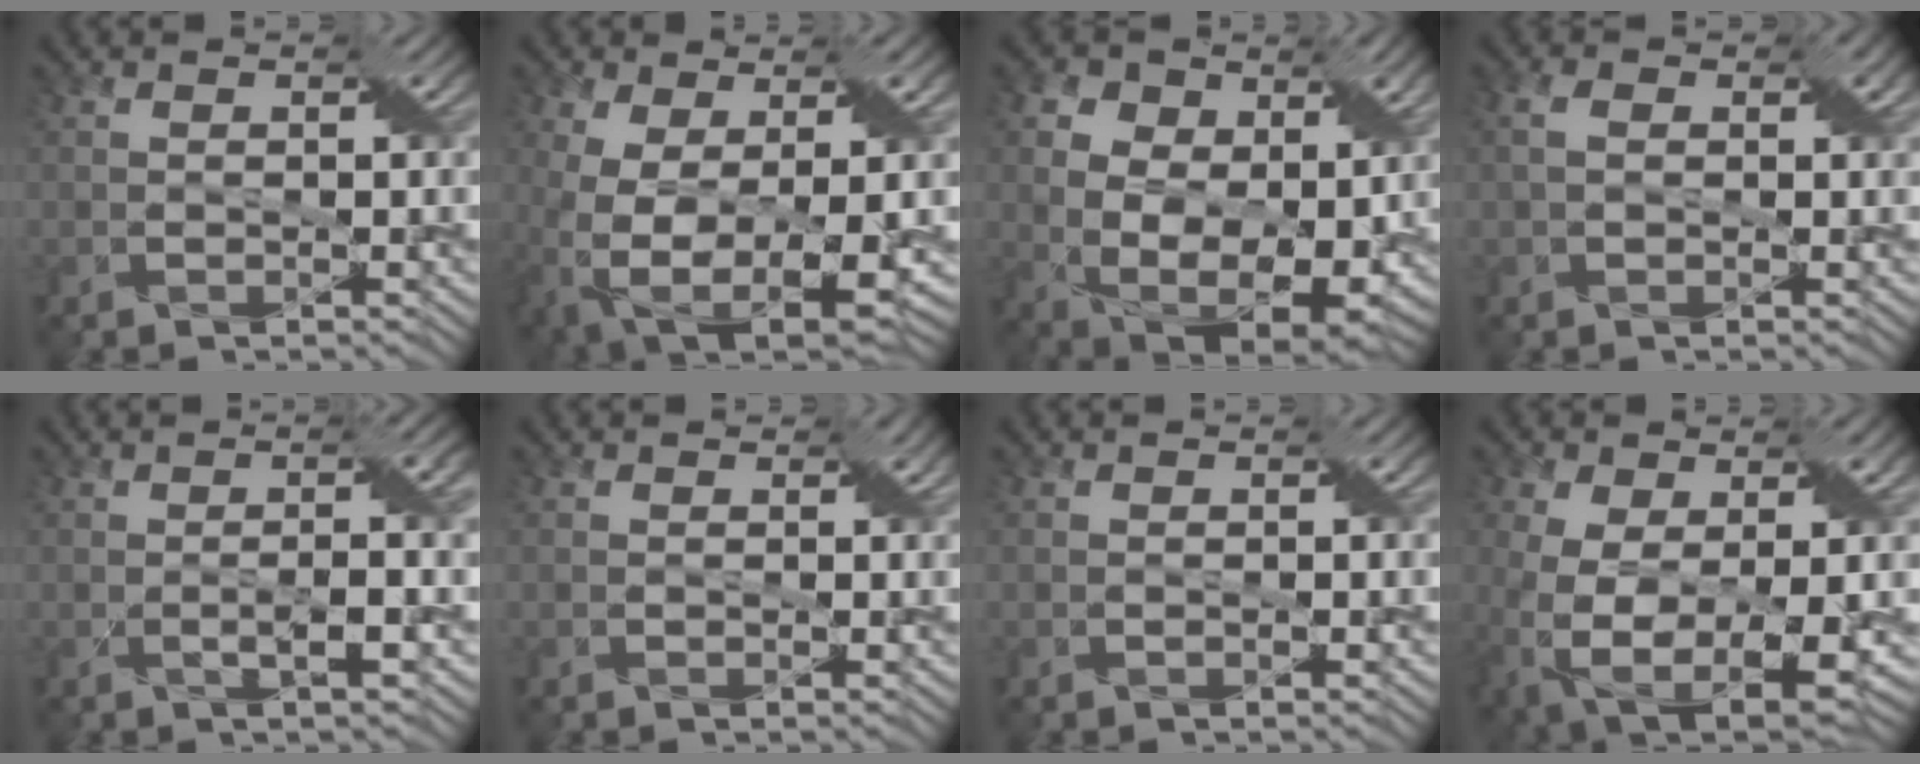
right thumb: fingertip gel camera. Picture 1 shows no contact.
{"total": 12.1, "force": [-2.0, 6.6, 10.0], "torque": [-0.220, -0.033, -0.018]}
{"total": 13.6, "force": [2.1, 9.3, 9.7], "torque": [-0.194, -0.013, 0.045]}
{"total": 3.4, "force": [0.8, 2.2, 2.4], "torque": [-0.049, 0.009, 0.011]}
{"total": 3.8, "force": [-0.2, 0.4, 3.8], "torque": [-0.068, 0.009, -0.007]}
{"total": 0.7, "force": [0.5, 0.4, 0.2], "torque": [-0.006, -0.002, 0.009]}
{"total": 0.0}
{"total": 11.5, "force": [-1.8, 6.8, 9.1], "torque": [-0.211, -0.030, -0.016]}